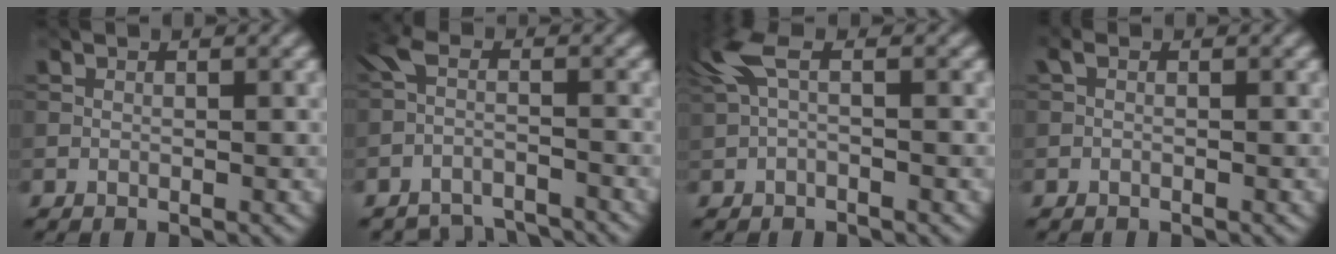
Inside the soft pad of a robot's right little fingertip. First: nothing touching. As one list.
[{"total": 5.5, "force": [-5.1, 1.2, 1.7], "torque": [-0.031, -0.015, -0.088]}, {"total": 2.6, "force": [0.3, 0.5, 2.5], "torque": [-0.059, 0.007, 0.001]}, {"total": 0.9, "force": [-0.9, -0.2, 0.1], "torque": [-0.006, 0.000, -0.015]}]